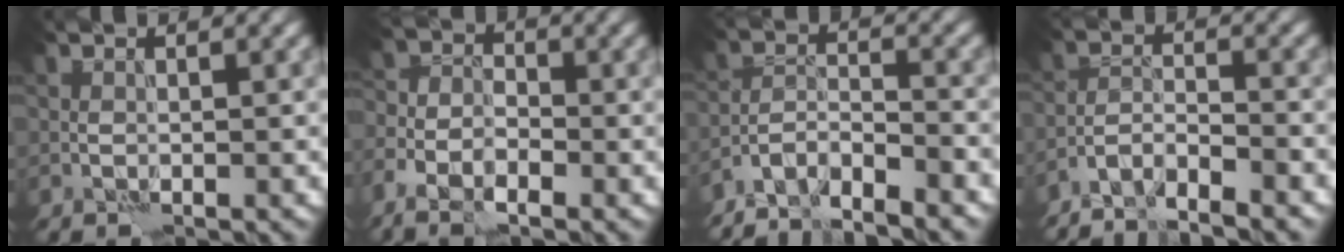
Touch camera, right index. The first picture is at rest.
{"total": 5.3, "force": [-3.5, 2.7, 2.9], "torque": [-0.034, -0.015, -0.066]}
{"total": 4.9, "force": [-4.5, 0.8, 1.7], "torque": [-0.024, -0.003, -0.087]}
{"total": 3.9, "force": [-3.6, 0.4, 1.3], "torque": [-0.023, 0.000, -0.072]}